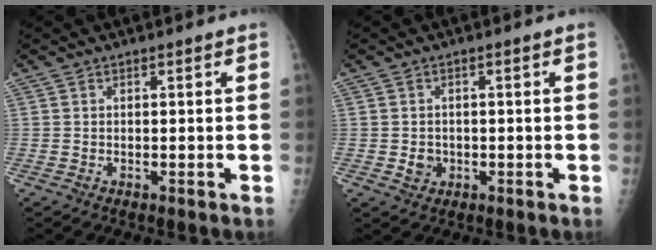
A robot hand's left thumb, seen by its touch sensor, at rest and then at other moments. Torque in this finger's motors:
{"motor_torque": [-0.44, 0.30, 0.02, 0.01, 0.00]}